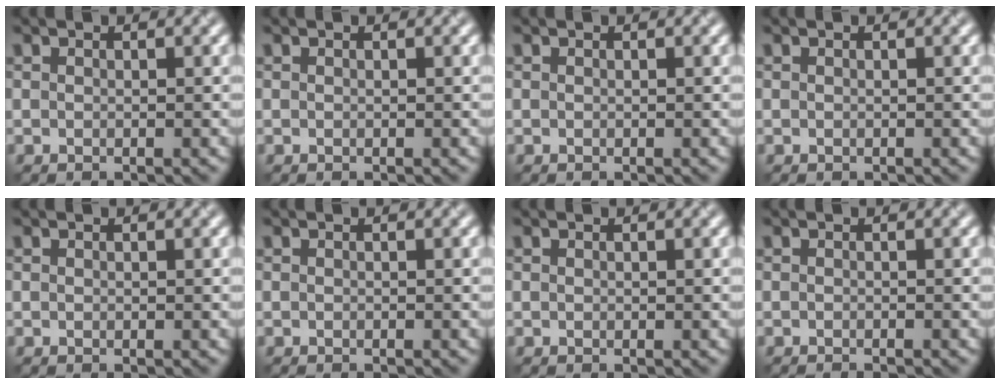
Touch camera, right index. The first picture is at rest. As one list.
[{"total": 0.0}, {"total": 0.0}, {"total": 0.0}, {"total": 0.0}, {"total": 0.8, "force": [-0.7, 0.1, 0.2], "torque": [0.003, -0.001, -0.010]}, {"total": 0.0}, {"total": 1.3, "force": [-1.1, 0.3, 0.5], "torque": [0.005, -0.002, -0.017]}]